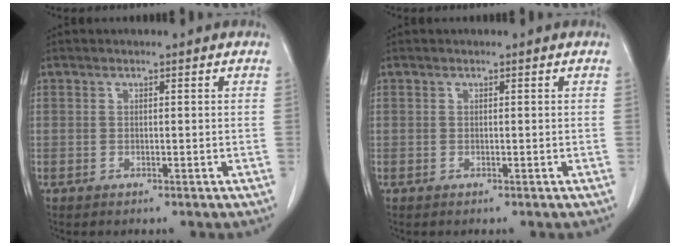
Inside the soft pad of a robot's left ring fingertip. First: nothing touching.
{"total": 0.0}